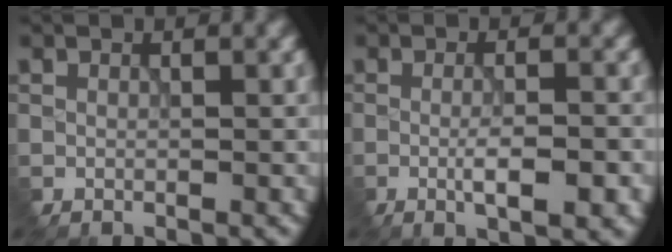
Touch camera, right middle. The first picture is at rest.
{"total": 3.2, "force": [-0.5, 0.4, 3.1], "torque": [-0.067, 0.004, -0.007]}